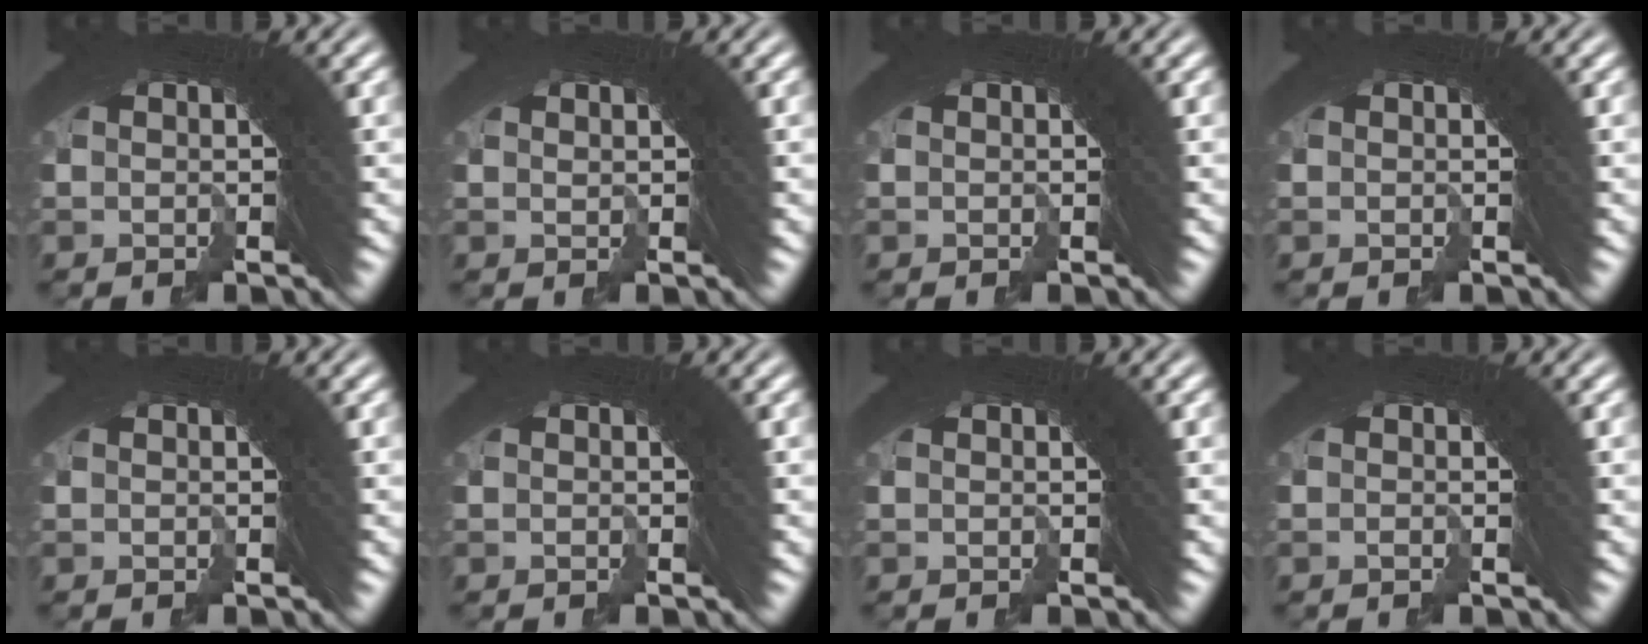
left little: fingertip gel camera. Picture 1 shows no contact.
{"total": 0.8, "force": [0.8, -0.2, 0.3], "torque": [0.012, 0.004, 0.017]}
{"total": 0.0}
{"total": 0.0}
{"total": 0.0}
{"total": 0.0}
{"total": 0.0}
{"total": 0.6, "force": [-0.6, -0.1, 0.1], "torque": [-0.003, 0.001, -0.012]}